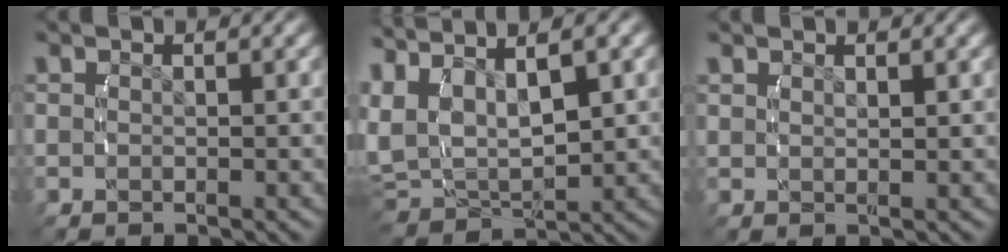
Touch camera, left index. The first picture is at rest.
{"total": 11.9, "force": [1.7, 9.2, 7.4], "torque": [-0.183, -0.028, 0.032]}
{"total": 1.1, "force": [0.9, -0.2, 0.6], "torque": [-0.003, 0.001, 0.020]}